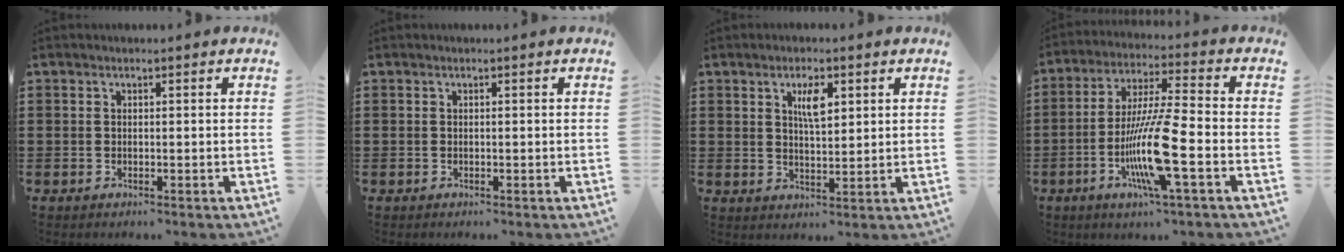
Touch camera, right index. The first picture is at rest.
{"total": 0.0}
{"total": 4.1, "force": [1.8, 1.5, 3.5], "torque": [-0.058, 0.000, 0.025]}
{"total": 12.6, "force": [-4.3, 1.0, 11.8], "torque": [-0.243, -0.014, -0.088]}